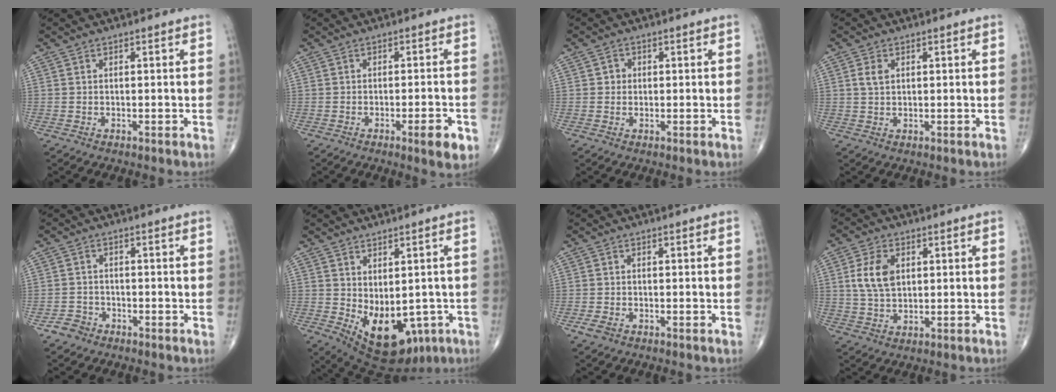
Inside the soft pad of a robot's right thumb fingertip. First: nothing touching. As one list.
[{"total": 4.8, "force": [-2.2, 1.0, 4.2], "torque": [-0.051, 0.004, -0.028]}, {"total": 1.7, "force": [0.1, 1.6, 0.5], "torque": [0.003, 0.004, -0.001]}, {"total": 2.4, "force": [0.7, 1.6, 1.6], "torque": [-0.030, 0.002, 0.016]}, {"total": 2.7, "force": [-1.8, 2.0, 0.2], "torque": [0.006, 0.012, -0.036]}, {"total": 14.4, "force": [-4.0, 8.7, 10.9], "torque": [-0.134, -0.004, -0.030]}, {"total": 1.9, "force": [-1.0, 1.0, 1.2], "torque": [-0.028, -0.001, -0.020]}, {"total": 7.5, "force": [1.6, 4.8, 5.5], "torque": [-0.101, -0.002, 0.032]}]